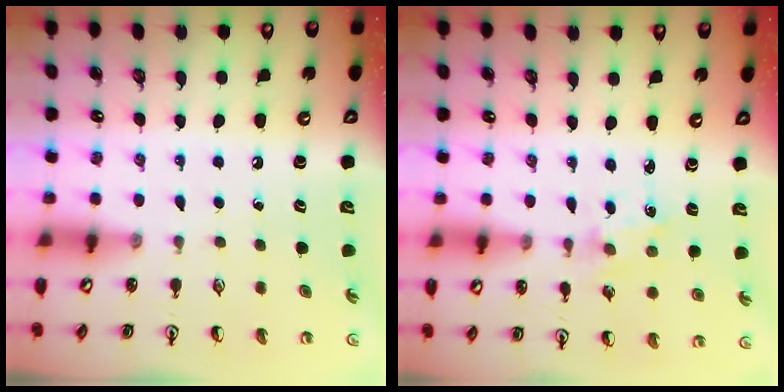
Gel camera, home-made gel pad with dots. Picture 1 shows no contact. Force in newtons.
{"total": 1.5, "press": 1.4, "slide": 0.1}